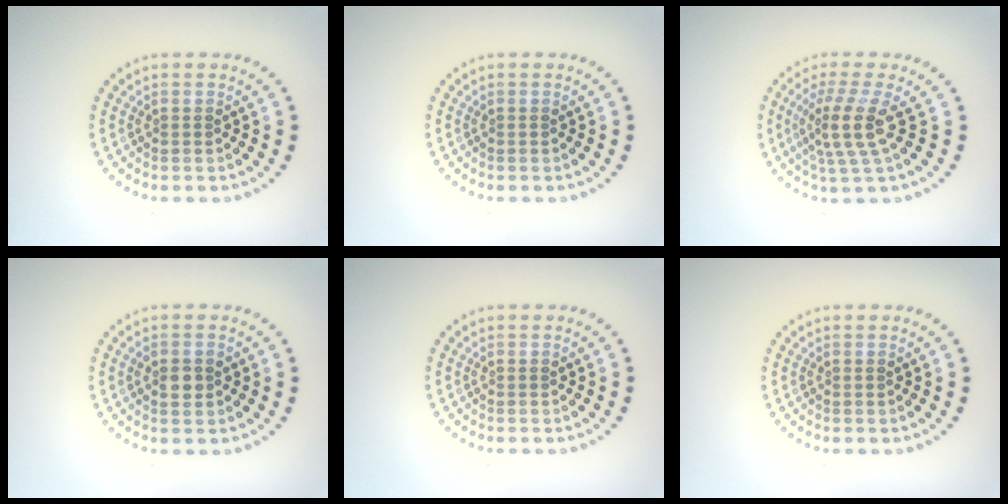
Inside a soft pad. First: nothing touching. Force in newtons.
{"total": 0.0}
{"total": 3.6, "press": 2.8, "slide": 2.4}
{"total": 2.0, "press": 2.0, "slide": 0.2}
{"total": 0.0}
{"total": 0.0}